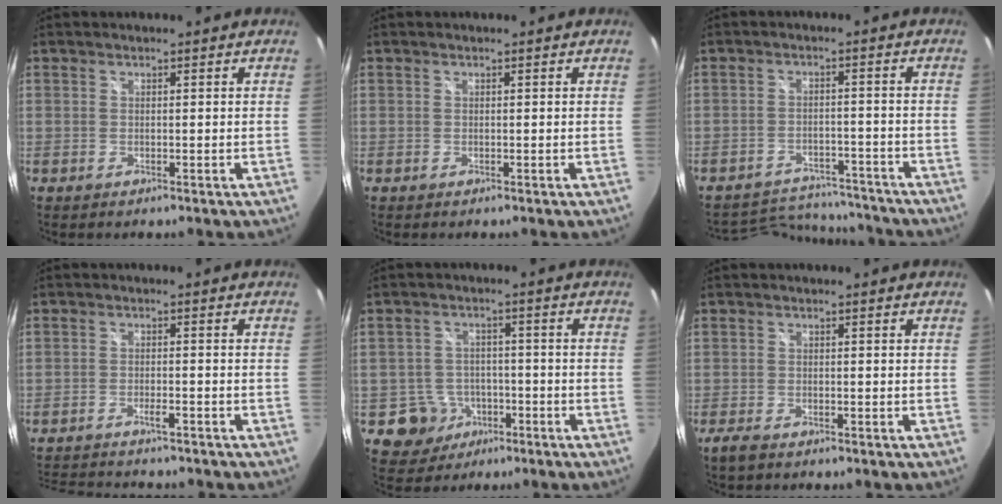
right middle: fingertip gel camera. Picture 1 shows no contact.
{"total": 0.0}
{"total": 13.0, "force": [-12.1, 3.7, 3.1], "torque": [-0.077, 0.017, -0.160]}
{"total": 10.0, "force": [-9.0, 1.5, 4.1], "torque": [-0.097, -0.013, -0.138]}
{"total": 5.8, "force": [-2.9, 5.0, 0.8], "torque": [-0.029, 0.016, -0.034]}
{"total": 2.3, "force": [-1.9, 0.2, 1.3], "torque": [-0.031, -0.011, -0.040]}